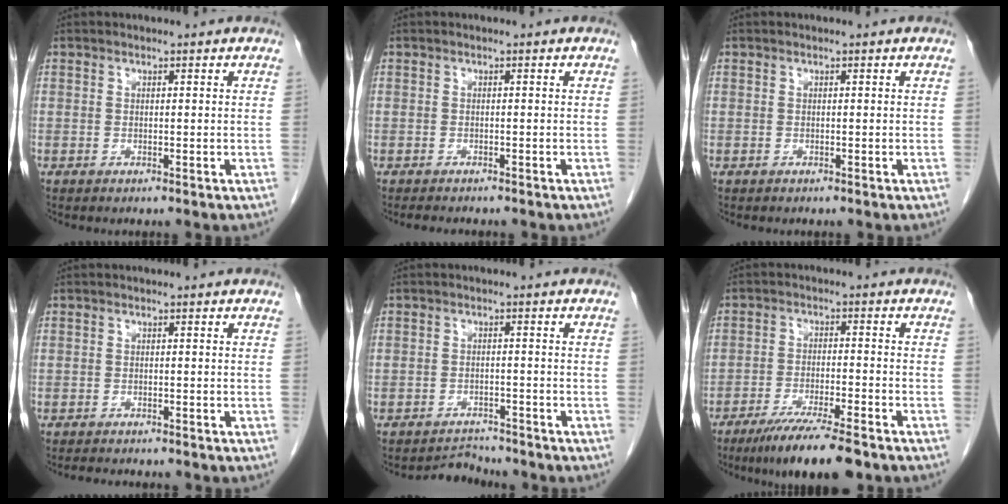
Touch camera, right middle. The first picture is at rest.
{"total": 2.7, "force": [-2.4, 0.7, 1.1], "torque": [-0.020, -0.006, -0.029]}
{"total": 0.0}
{"total": 2.6, "force": [-2.4, 0.5, 0.9], "torque": [-0.016, -0.006, -0.032]}
{"total": 2.9, "force": [-2.7, 0.5, -1.0], "torque": [0.017, -0.002, -0.041]}
{"total": 9.4, "force": [-7.1, 0.7, 6.2], "torque": [-0.101, -0.022, -0.118]}